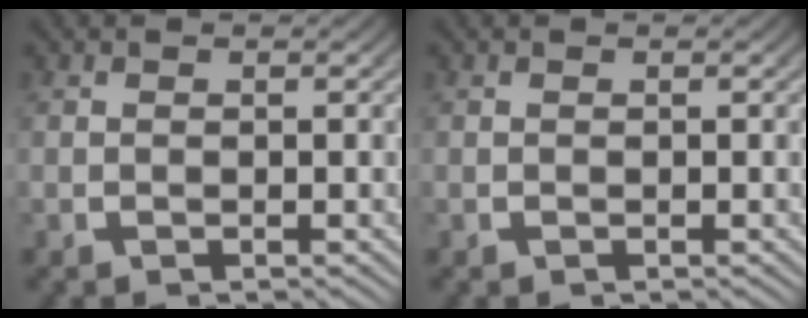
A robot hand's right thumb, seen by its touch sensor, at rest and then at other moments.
{"total": 0.0}